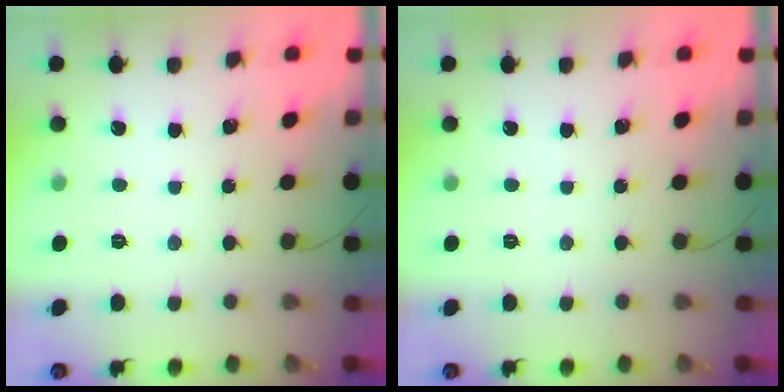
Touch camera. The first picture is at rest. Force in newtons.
{"total": 0.0}